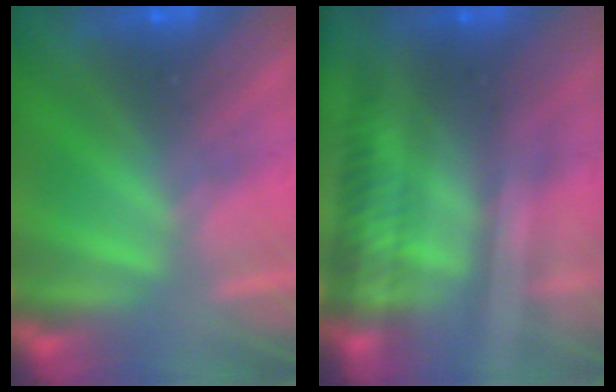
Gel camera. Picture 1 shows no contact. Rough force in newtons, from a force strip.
{"total": 2.4}